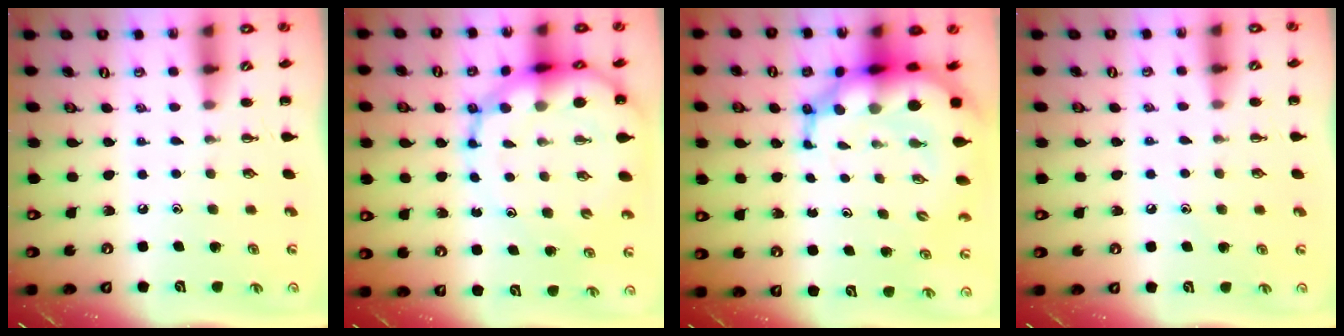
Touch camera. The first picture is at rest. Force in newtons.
{"total": 15.7, "press": 15.1, "slide": 4.2}
{"total": 13.4, "press": 12.9, "slide": 3.8}
{"total": 5.5, "press": 5.3, "slide": 1.6}